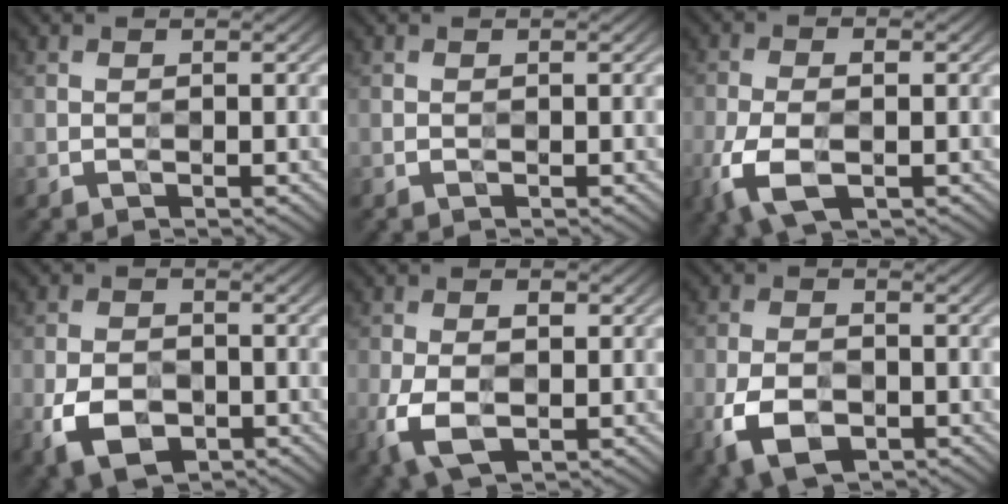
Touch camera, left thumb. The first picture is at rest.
{"total": 0.0}
{"total": 7.0, "force": [-2.6, 3.5, 5.5], "torque": [-0.133, -0.012, -0.051]}
{"total": 6.7, "force": [-2.9, 4.2, 4.3], "torque": [-0.093, -0.013, -0.056]}
{"total": 7.2, "force": [-1.8, 4.2, 5.6], "torque": [-0.125, -0.011, -0.034]}
{"total": 7.0, "force": [-3.3, 3.9, 4.8], "torque": [-0.107, -0.013, -0.066]}